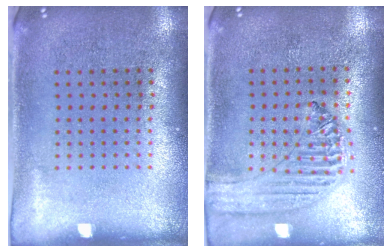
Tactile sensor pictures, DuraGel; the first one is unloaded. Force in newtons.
{"total": 1.2, "press": 1.2, "slide": 0.1}